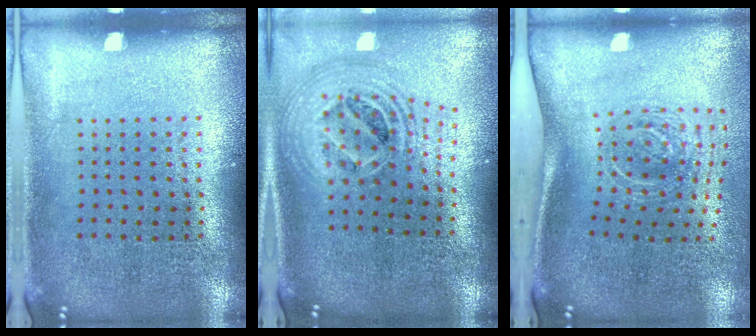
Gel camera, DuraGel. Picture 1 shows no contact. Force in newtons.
{"total": 2.4, "press": 1.8, "slide": 1.6}
{"total": 2.0, "press": 1.2, "slide": 1.6}